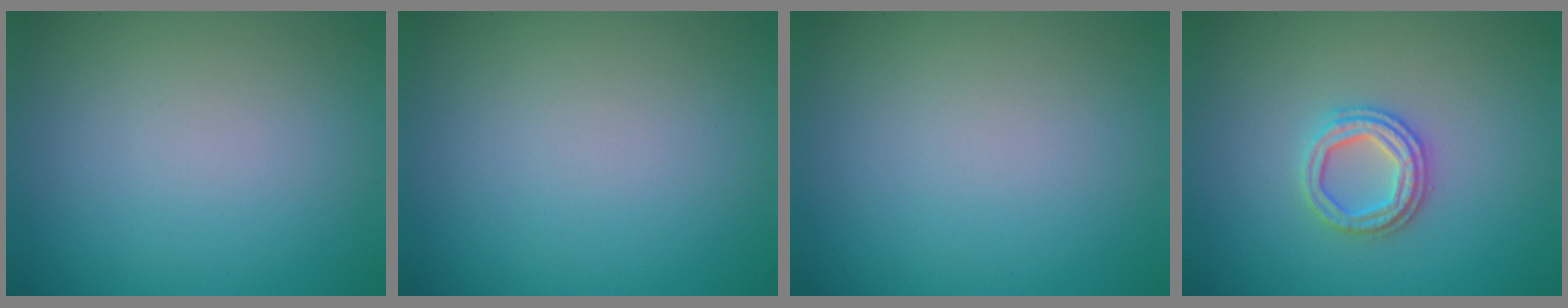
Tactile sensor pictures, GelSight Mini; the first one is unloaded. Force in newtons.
{"total": 0.0}
{"total": 0.0}
{"total": 2.9, "press": 2.7, "slide": 1.0}